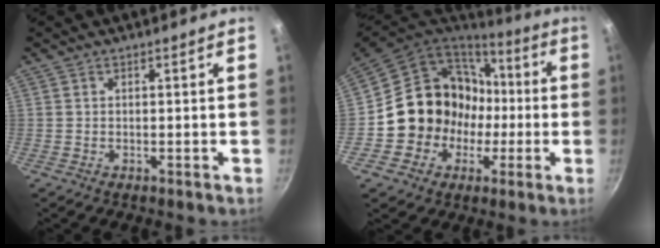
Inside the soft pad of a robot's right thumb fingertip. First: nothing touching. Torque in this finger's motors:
{"motor_torque": [-0.41, 1.14, 0.76, -0.84, 0.13]}